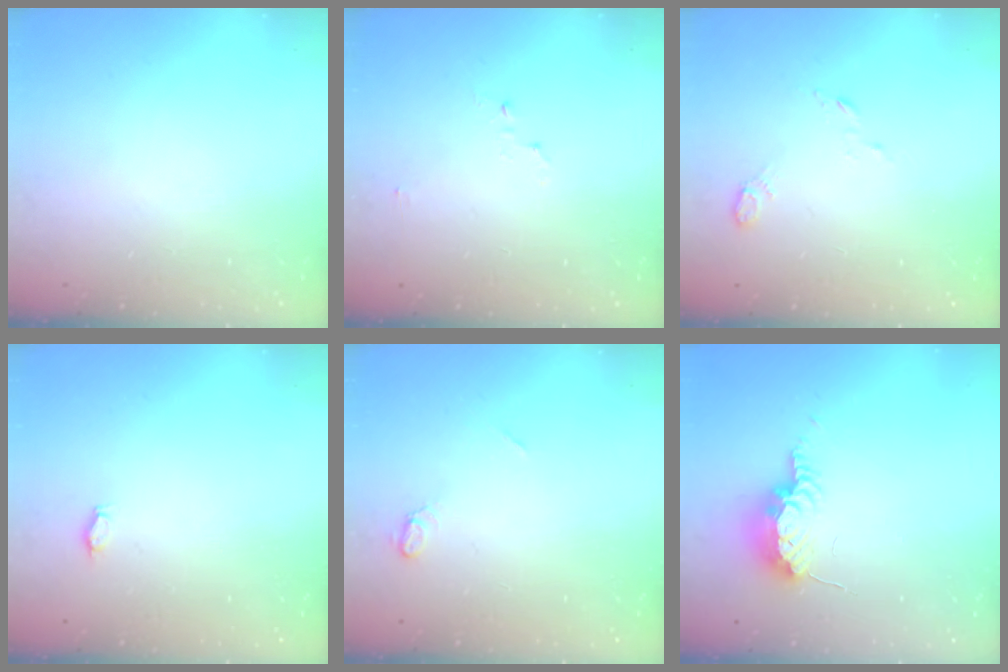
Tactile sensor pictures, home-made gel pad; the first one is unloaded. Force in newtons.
{"total": 2.8, "press": 2.8, "slide": 0.3}
{"total": 3.8, "press": 3.7, "slide": 0.8}
{"total": 2.7, "press": 2.4, "slide": 1.1}
{"total": 5.3, "press": 5.3, "slide": 0.6}
{"total": 7.7, "press": 7.6, "slide": 1.2}